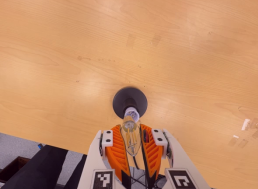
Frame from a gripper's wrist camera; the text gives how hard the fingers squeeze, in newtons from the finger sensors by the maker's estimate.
{"total": 19.4, "left": 24.6, "right": 14.3}